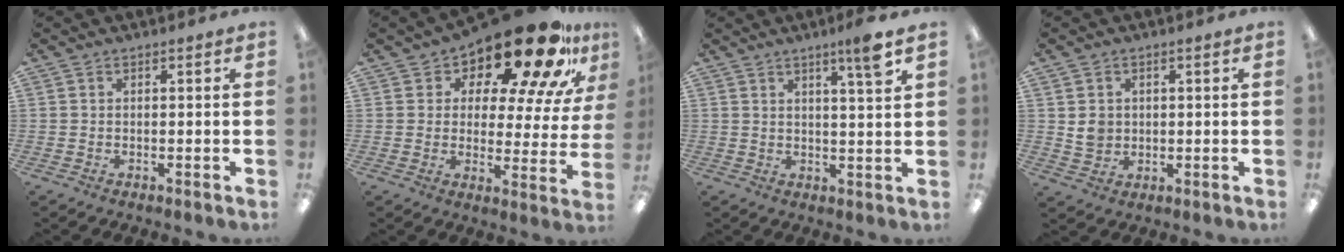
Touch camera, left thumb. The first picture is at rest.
{"total": 19.5, "force": [15.1, 6.0, 10.8], "torque": [-0.168, -0.114, 0.251]}
{"total": 5.9, "force": [3.7, 0.1, 4.5], "torque": [-0.067, -0.017, 0.054]}
{"total": 4.0, "force": [0.9, 3.8, 1.2], "torque": [-0.006, -0.003, 0.012]}